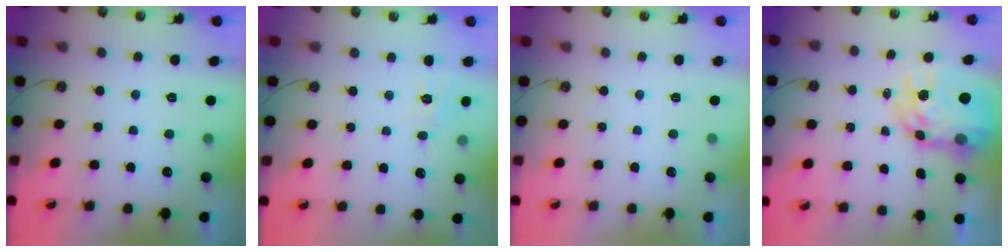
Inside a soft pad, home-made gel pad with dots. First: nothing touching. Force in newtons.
{"total": 4.9, "press": 4.9, "slide": 0.2}
{"total": 0.0}
{"total": 12.4, "press": 12.4, "slide": 1.1}